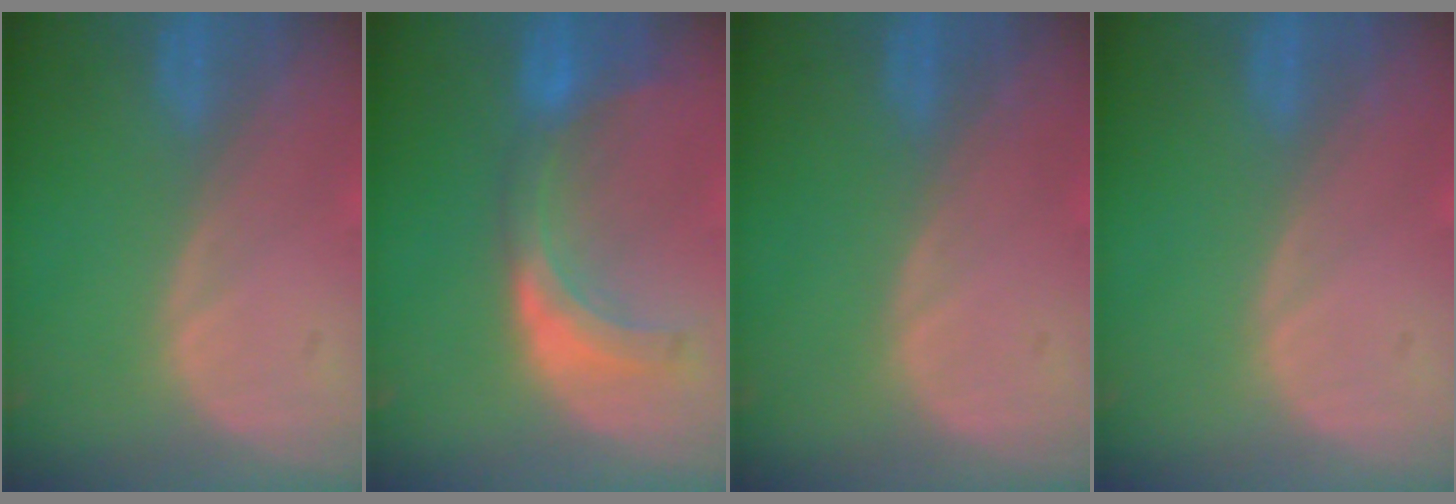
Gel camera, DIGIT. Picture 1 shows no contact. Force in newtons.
{"total": 7.1, "press": 6.7, "slide": 2.5}
{"total": 0.0}
{"total": 0.0}